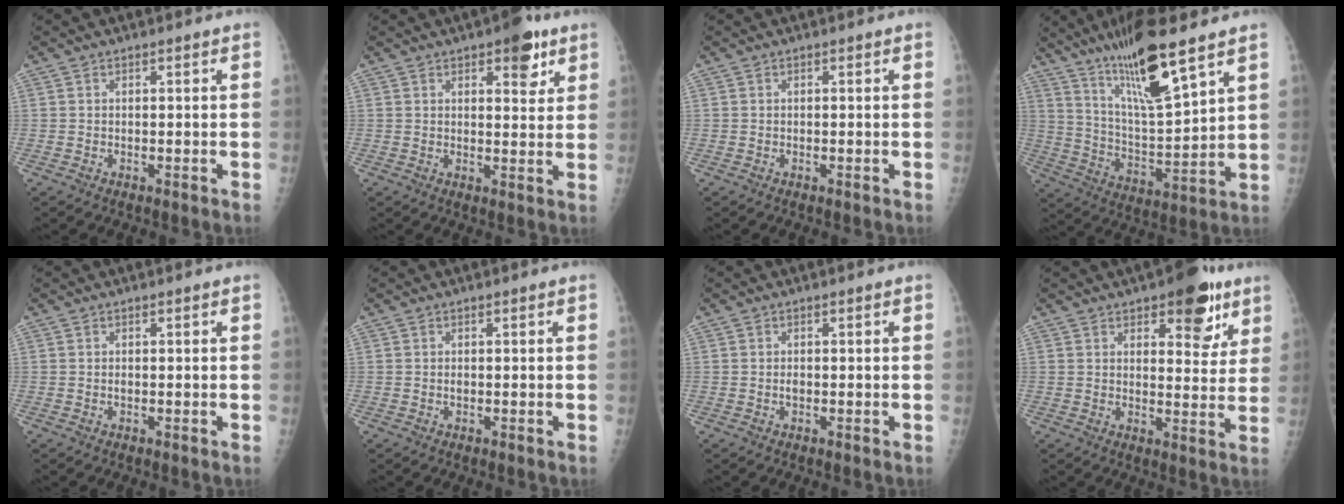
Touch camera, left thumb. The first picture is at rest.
{"total": 6.8, "force": [3.9, 2.9, 4.8], "torque": [-0.039, -0.016, 0.045]}
{"total": 0.0}
{"total": 16.6, "force": [10.8, 2.4, 12.3], "torque": [-0.213, -0.062, 0.204]}
{"total": 0.5, "force": [0.1, 0.3, 0.4], "torque": [-0.006, 0.000, 0.003]}
{"total": 0.6, "force": [0.2, 0.3, 0.5], "torque": [-0.007, 0.001, 0.004]}
{"total": 0.8, "force": [0.0, 0.5, 0.6], "torque": [-0.008, 0.000, -0.001]}
{"total": 11.2, "force": [6.4, 5.1, 7.6], "torque": [-0.059, -0.028, 0.083]}